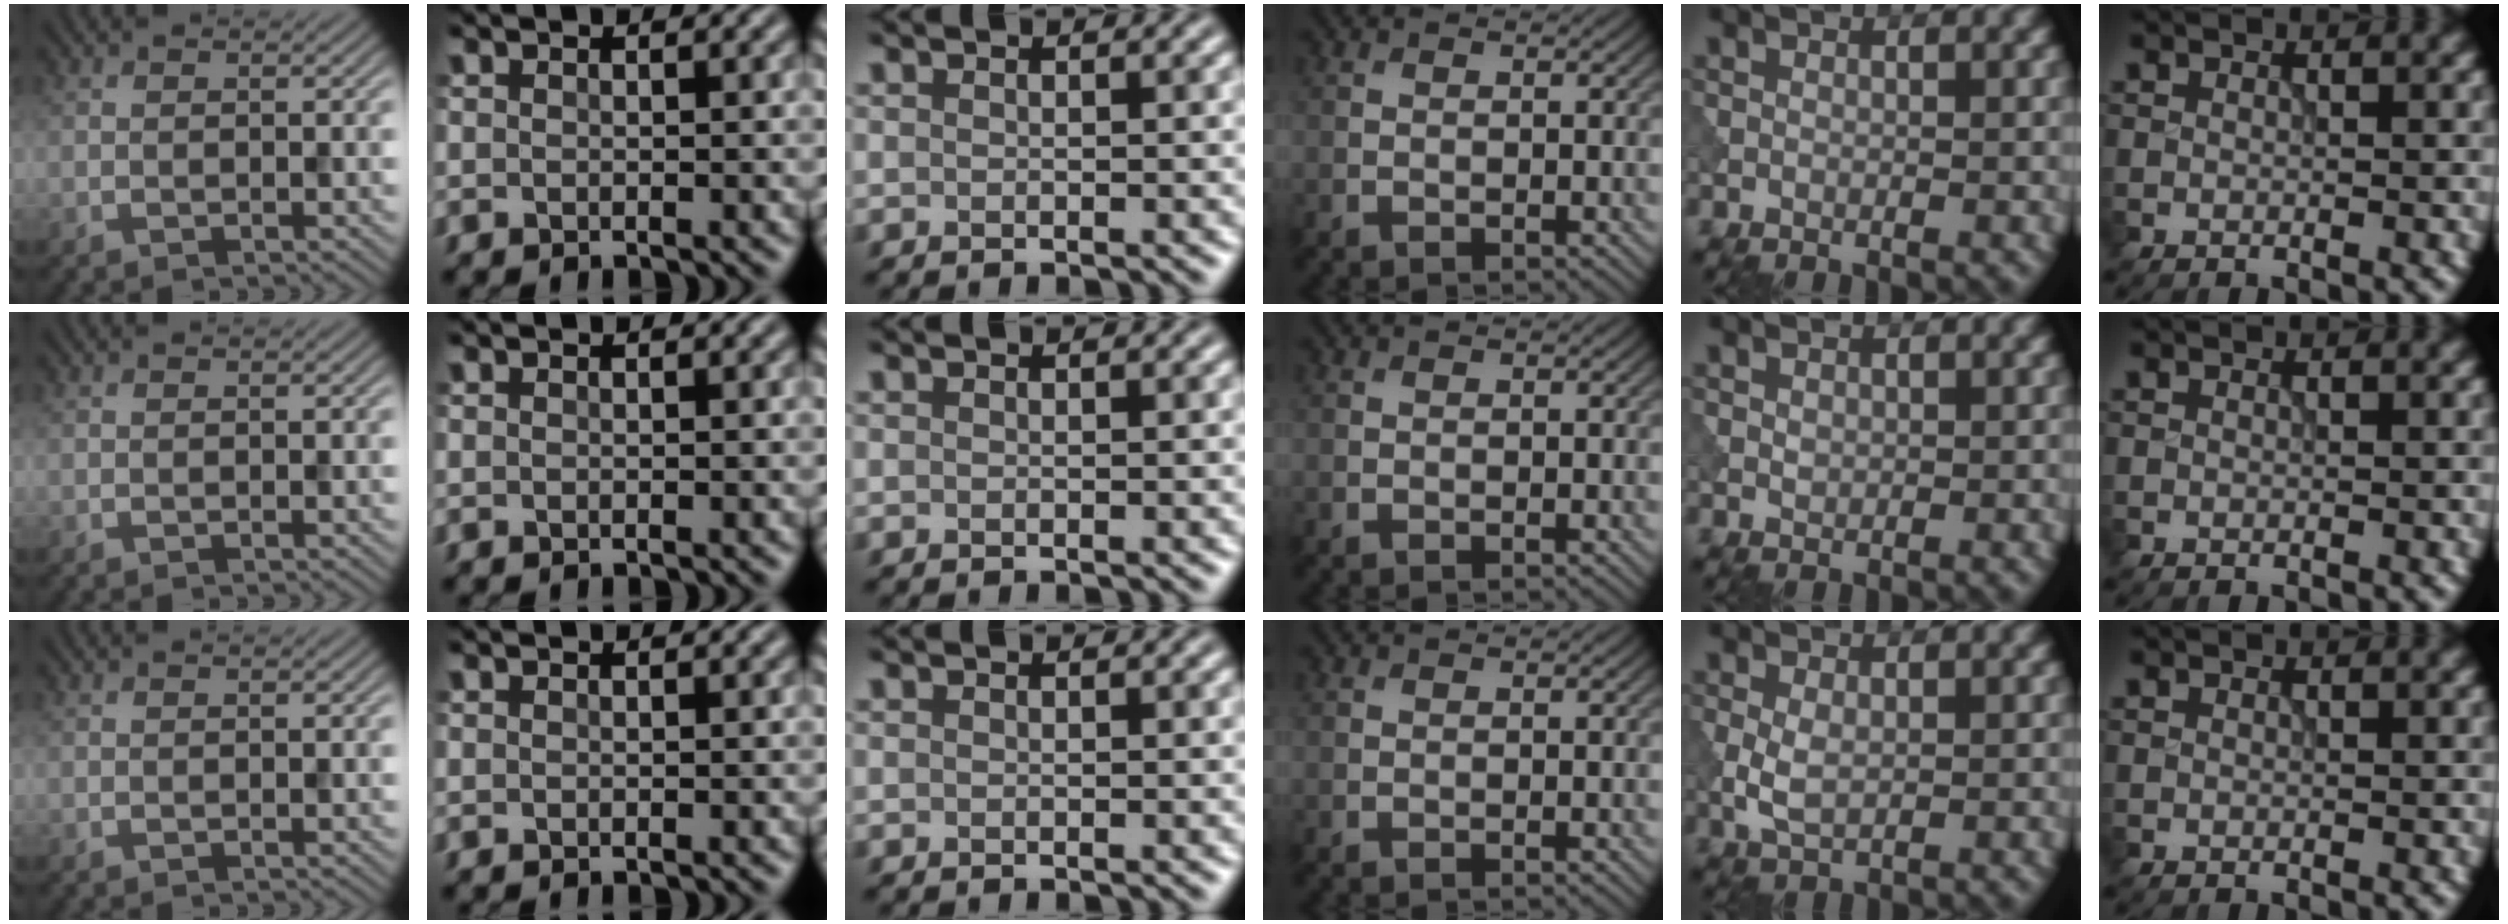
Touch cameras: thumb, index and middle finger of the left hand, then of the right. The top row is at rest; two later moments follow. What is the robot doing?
{"motion": "press", "object": "tv remote"}